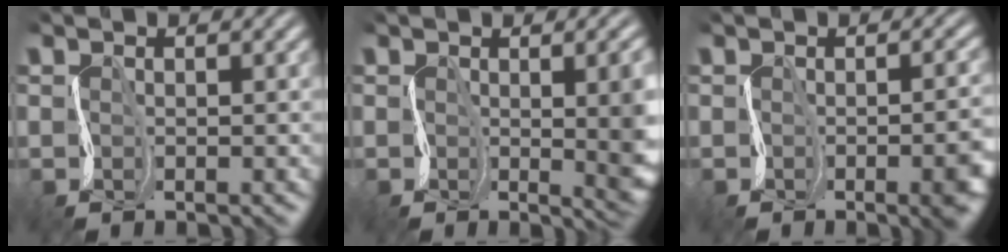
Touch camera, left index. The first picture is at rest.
{"total": 9.8, "force": [0.0, 4.1, 9.0], "torque": [-0.096, -0.002, 0.010]}
{"total": 7.7, "force": [-2.2, 3.1, 6.7], "torque": [-0.048, 0.000, -0.025]}